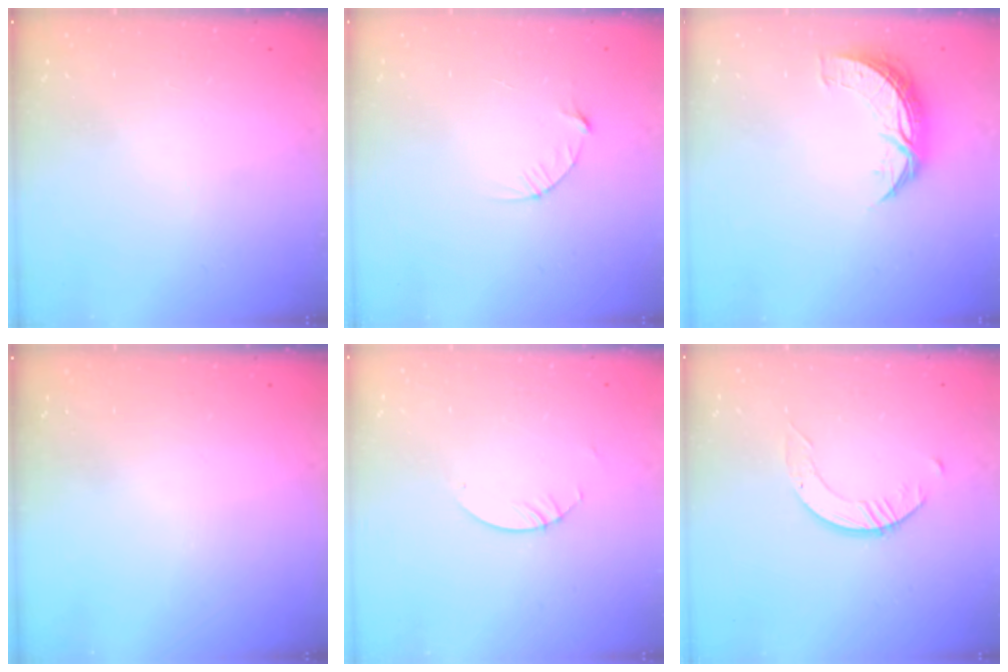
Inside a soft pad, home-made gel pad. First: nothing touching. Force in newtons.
{"total": 3.7, "press": 3.7, "slide": 0.4}
{"total": 7.9, "press": 7.9, "slide": 0.1}
{"total": 0.0}
{"total": 2.4, "press": 2.4, "slide": 0.2}
{"total": 2.4, "press": 2.4, "slide": 0.3}